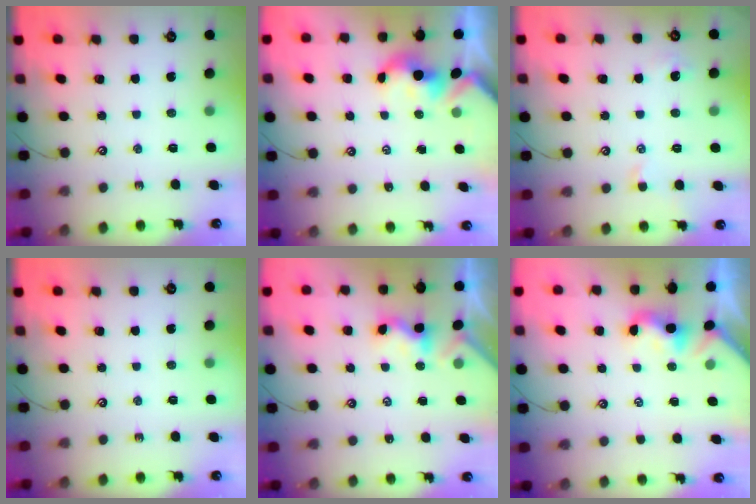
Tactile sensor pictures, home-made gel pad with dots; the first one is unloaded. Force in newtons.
{"total": 1.6, "press": 1.6, "slide": 0.2}
{"total": 0.9, "press": 0.7, "slide": 0.5}
{"total": 0.0}
{"total": 1.2, "press": 1.1, "slide": 0.4}
{"total": 1.9, "press": 1.8, "slide": 0.5}